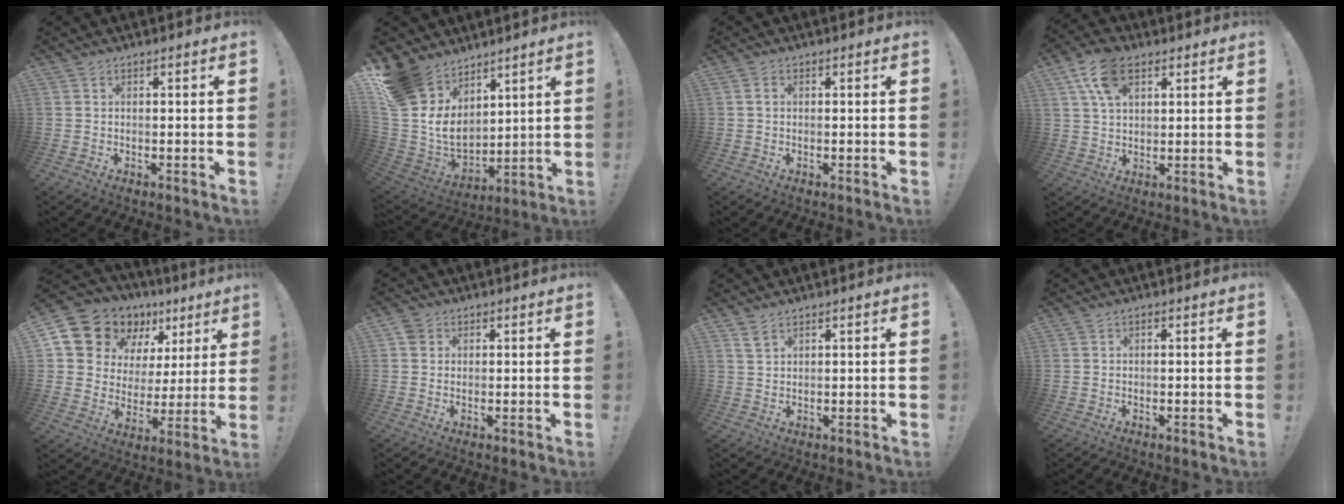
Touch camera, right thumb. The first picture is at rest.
{"total": 14.5, "force": [7.1, 10.7, 6.8], "torque": [-0.146, -0.061, 0.142]}
{"total": 1.3, "force": [0.1, 0.8, 0.9], "torque": [-0.014, 0.003, 0.001]}
{"total": 11.3, "force": [5.4, 6.5, 7.4], "torque": [-0.128, -0.006, 0.100]}
{"total": 14.7, "force": [10.6, 9.2, 4.5], "torque": [-0.079, -0.076, 0.210]}
{"total": 2.8, "force": [1.1, 2.4, 0.9], "torque": [-0.015, 0.002, 0.021]}
{"total": 2.8, "force": [2.0, 1.3, 1.5], "torque": [-0.030, -0.007, 0.038]}
{"total": 0.0}